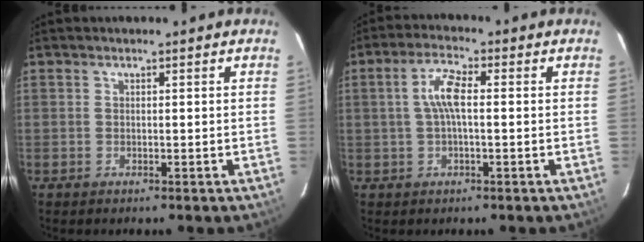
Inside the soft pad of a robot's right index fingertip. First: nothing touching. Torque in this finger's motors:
{"motor_torque": [0.37, -0.19, 0.31, 0.12]}